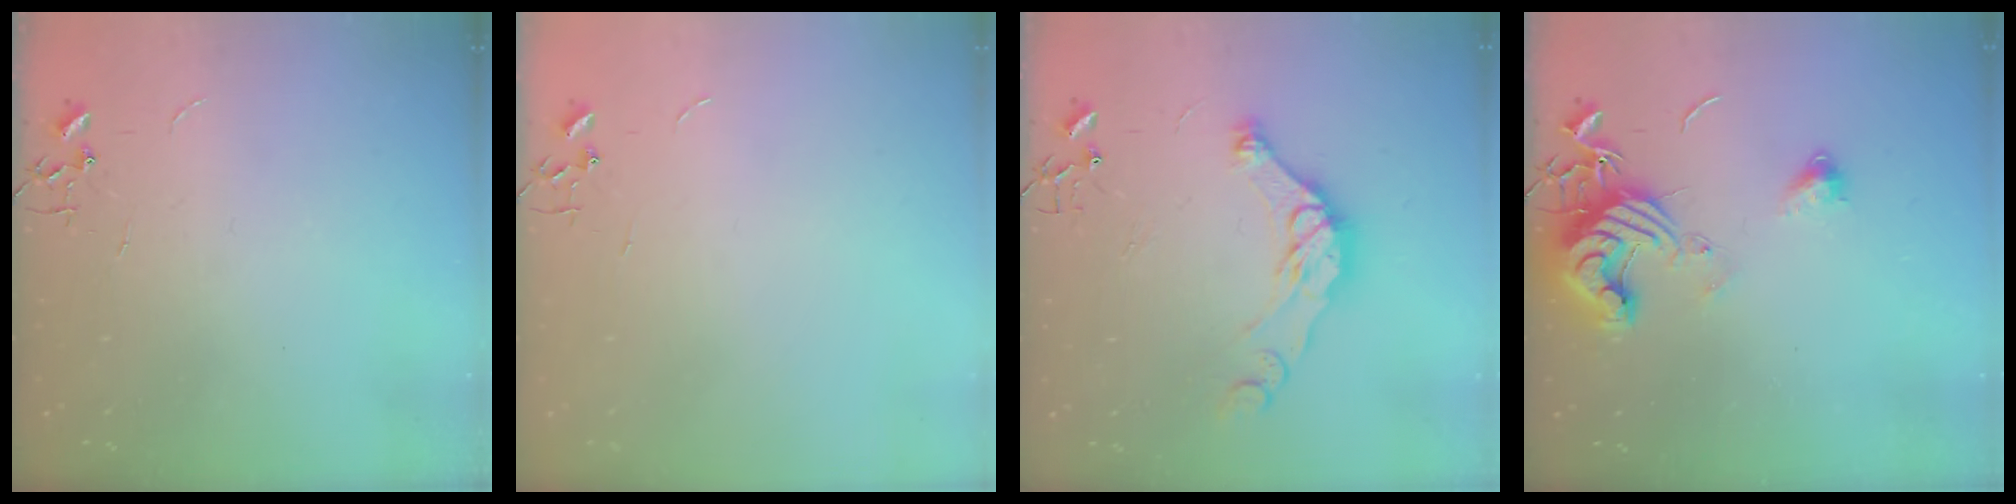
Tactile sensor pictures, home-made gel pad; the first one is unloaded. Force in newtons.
{"total": 0.0}
{"total": 14.4, "press": 14.3, "slide": 1.3}
{"total": 13.3, "press": 13.2, "slide": 1.7}